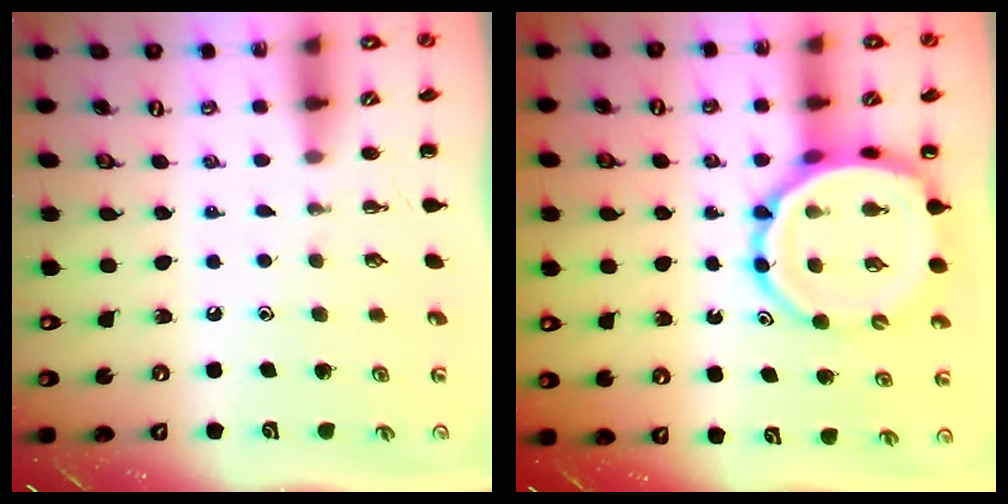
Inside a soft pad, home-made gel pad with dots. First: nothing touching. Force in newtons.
{"total": 13.1, "press": 12.6, "slide": 3.5}